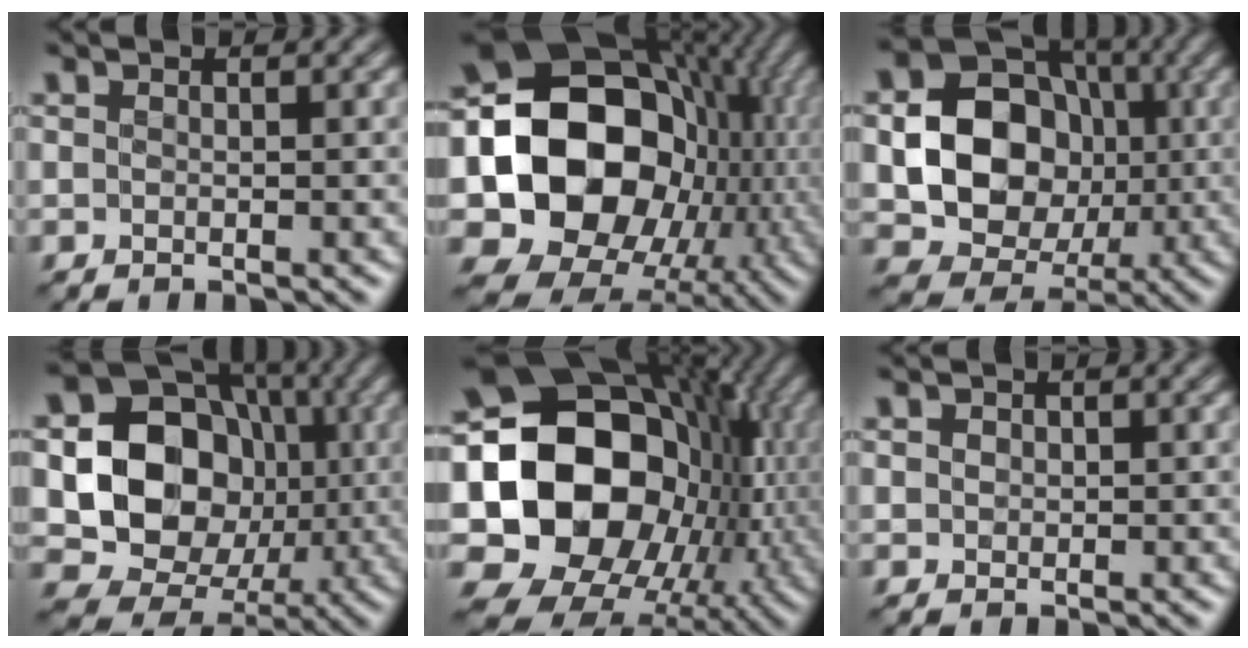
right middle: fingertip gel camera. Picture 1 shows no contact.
{"total": 18.0, "force": [-0.8, 14.6, 10.5], "torque": [-0.189, -0.019, -0.011]}
{"total": 12.1, "force": [-0.8, 10.1, 6.5], "torque": [-0.087, -0.007, -0.026]}
{"total": 13.2, "force": [-0.3, 11.2, 7.1], "torque": [-0.101, -0.013, -0.025]}
{"total": 19.2, "force": [-0.3, 15.1, 11.9], "torque": [-0.221, -0.003, 0.006]}
{"total": 1.2, "force": [0.6, 1.0, 0.5], "torque": [-0.011, 0.008, 0.009]}